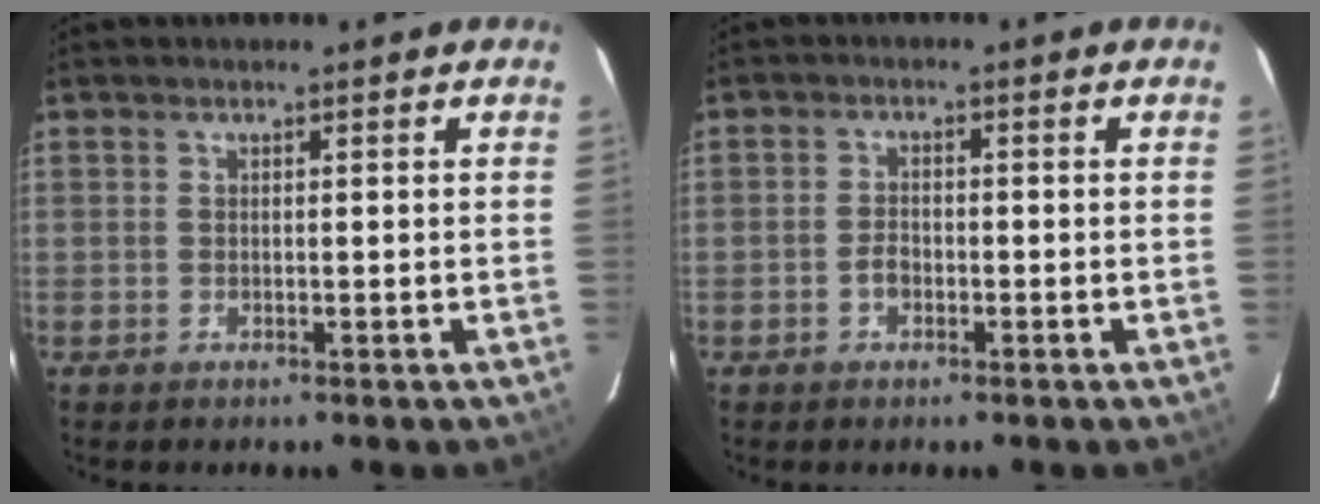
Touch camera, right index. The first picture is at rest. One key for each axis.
{"total": 3.2, "fx": -1.2, "fy": 2.0, "fz": 2.3, "tx": -0.046, "ty": 0.003, "tz": -0.020}